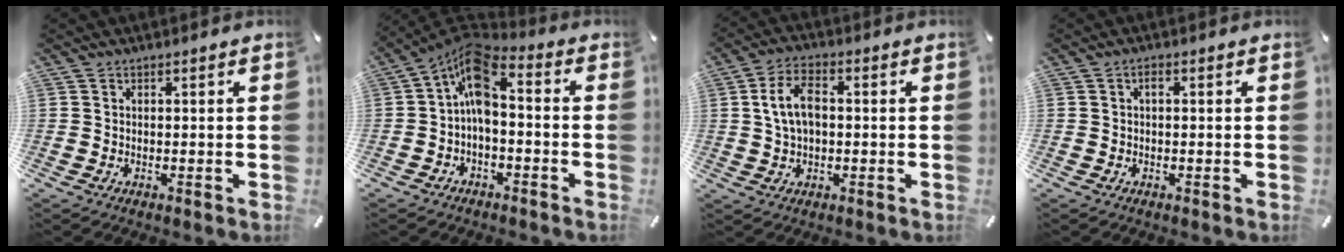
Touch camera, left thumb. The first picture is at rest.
{"total": 9.3, "force": [0.5, 5.5, 7.6], "torque": [-0.148, -0.008, 0.010]}
{"total": 7.7, "force": [0.8, 4.7, 6.0], "torque": [-0.118, 0.008, 0.012]}
{"total": 0.9, "force": [0.0, 0.4, 0.9], "torque": [-0.018, 0.004, -0.002]}